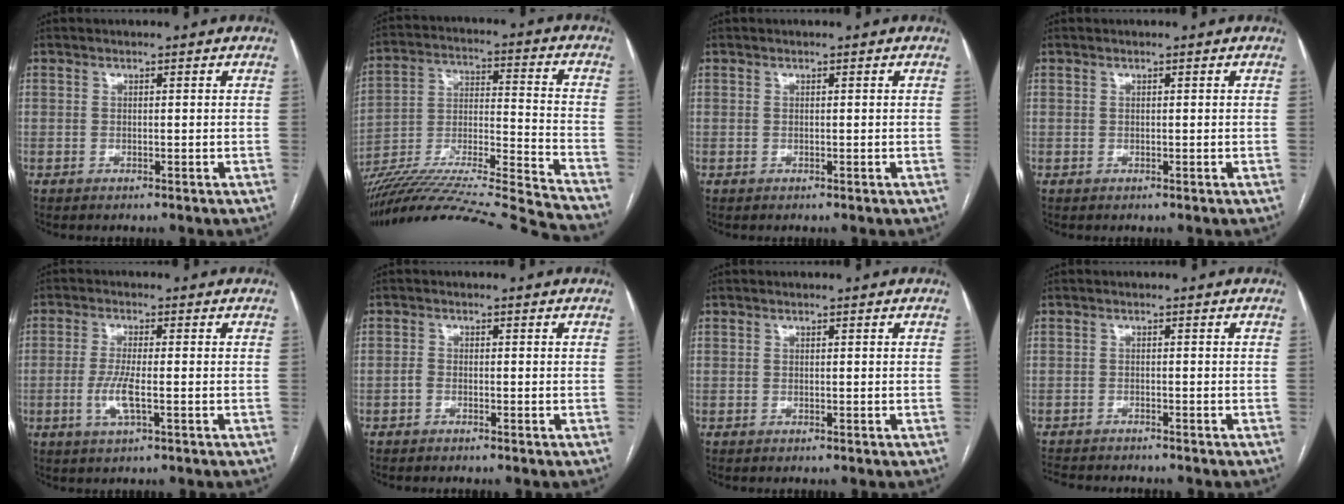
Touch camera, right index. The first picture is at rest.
{"total": 30.6, "force": [-28.2, -1.5, 11.9], "torque": [-0.169, -0.039, -0.433]}
{"total": 0.0}
{"total": 0.0}
{"total": 4.8, "force": [-1.2, 0.7, 4.6], "torque": [-0.098, -0.007, -0.023]}
{"total": 1.0, "force": [-0.8, 0.4, 0.5], "torque": [-0.011, 0.002, -0.015]}
{"total": 0.0}
{"total": 6.8, "force": [-6.2, 1.3, 2.3], "torque": [-0.031, -0.006, -0.094]}